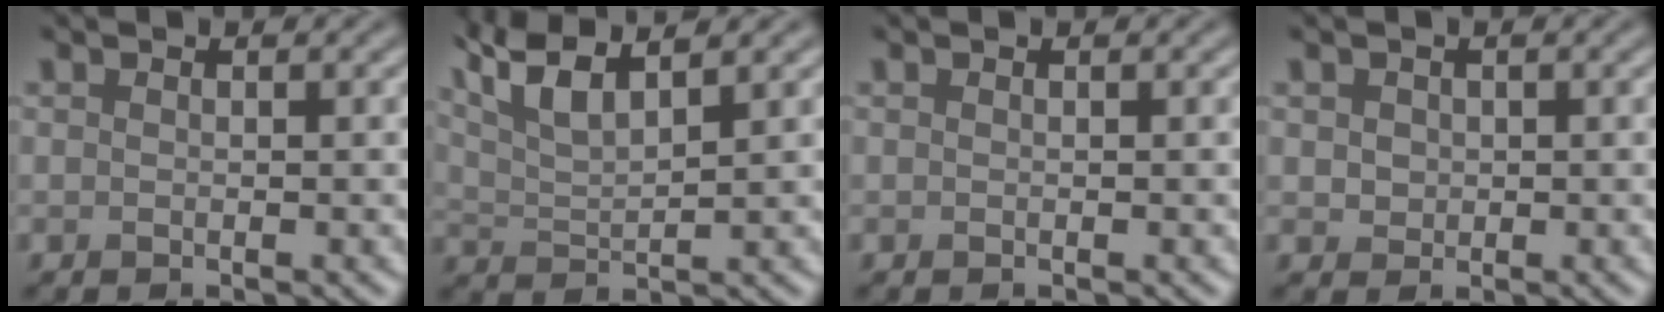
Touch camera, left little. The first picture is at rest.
{"total": 7.1, "force": [4.9, 2.0, 4.6], "torque": [-0.086, 0.031, 0.068]}
{"total": 0.0}
{"total": 1.4, "force": [0.3, 1.2, 0.5], "torque": [-0.006, -0.003, 0.008]}